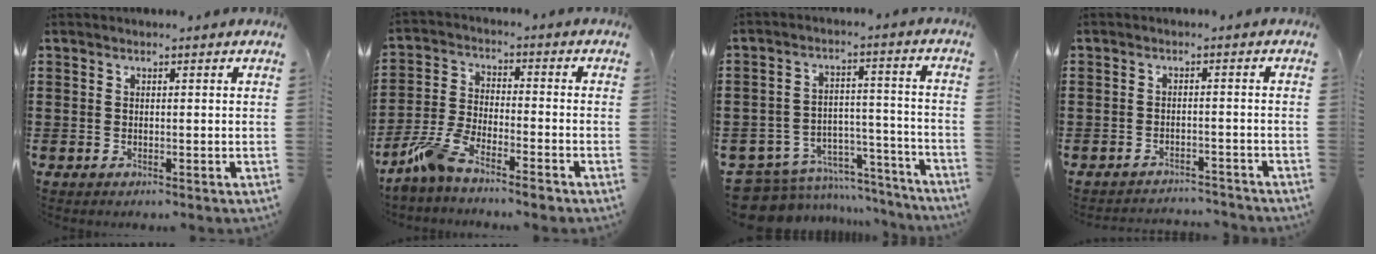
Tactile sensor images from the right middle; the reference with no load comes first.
{"total": 6.9, "force": [-5.6, 1.1, 3.8], "torque": [-0.096, -0.007, -0.111]}
{"total": 7.9, "force": [-7.0, 3.2, 1.6], "torque": [-0.041, 0.019, -0.137]}
{"total": 2.4, "force": [-2.4, 0.1, 0.0], "torque": [-0.007, 0.001, -0.050]}